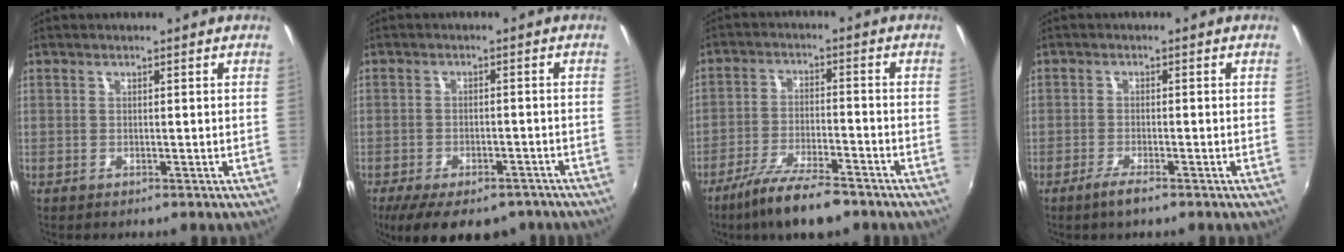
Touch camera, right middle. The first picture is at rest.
{"total": 14.7, "force": [-10.6, 6.3, 7.9], "torque": [-0.159, -0.034, -0.149]}
{"total": 10.7, "force": [-8.2, 2.4, 6.5], "torque": [-0.144, -0.023, -0.145]}
{"total": 2.9, "force": [-2.1, 0.4, 1.9], "torque": [-0.049, -0.007, -0.043]}